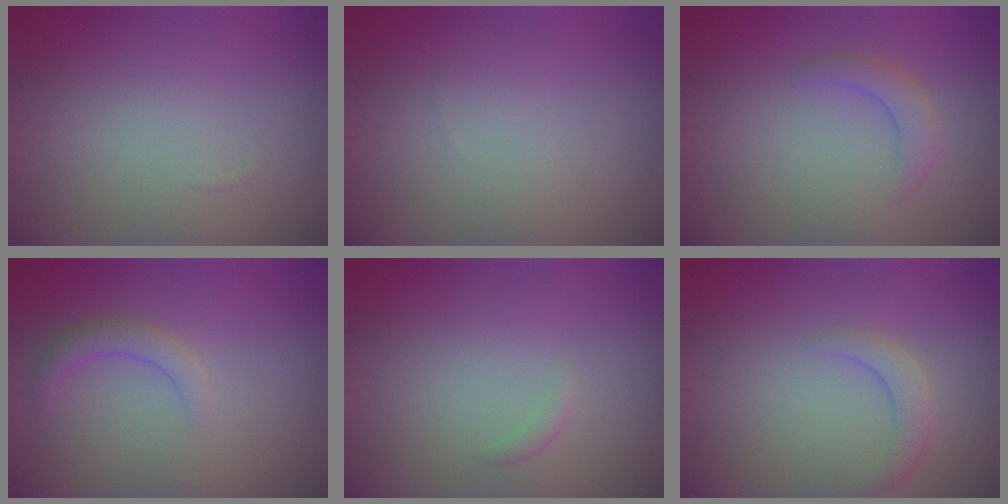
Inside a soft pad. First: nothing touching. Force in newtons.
{"total": 0.0}
{"total": 2.1, "press": 2.1, "slide": 0.2}
{"total": 1.9, "press": 1.9, "slide": 0.2}
{"total": 0.6, "press": 0.6, "slide": 0.0}
{"total": 2.1, "press": 2.0, "slide": 0.3}